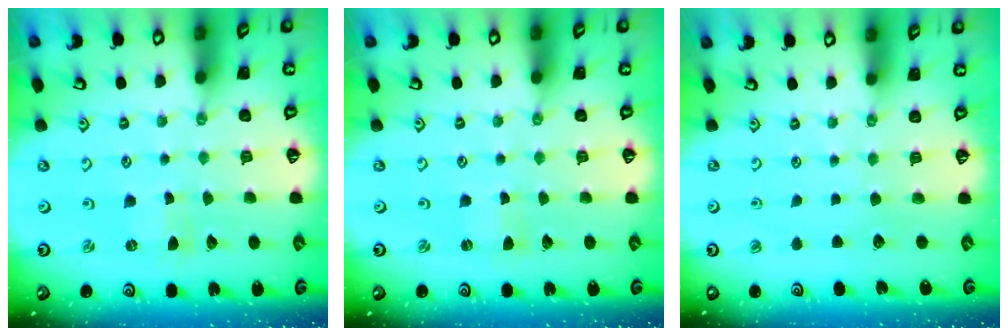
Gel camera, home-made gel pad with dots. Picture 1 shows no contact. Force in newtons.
{"total": 0.0}
{"total": 0.0}